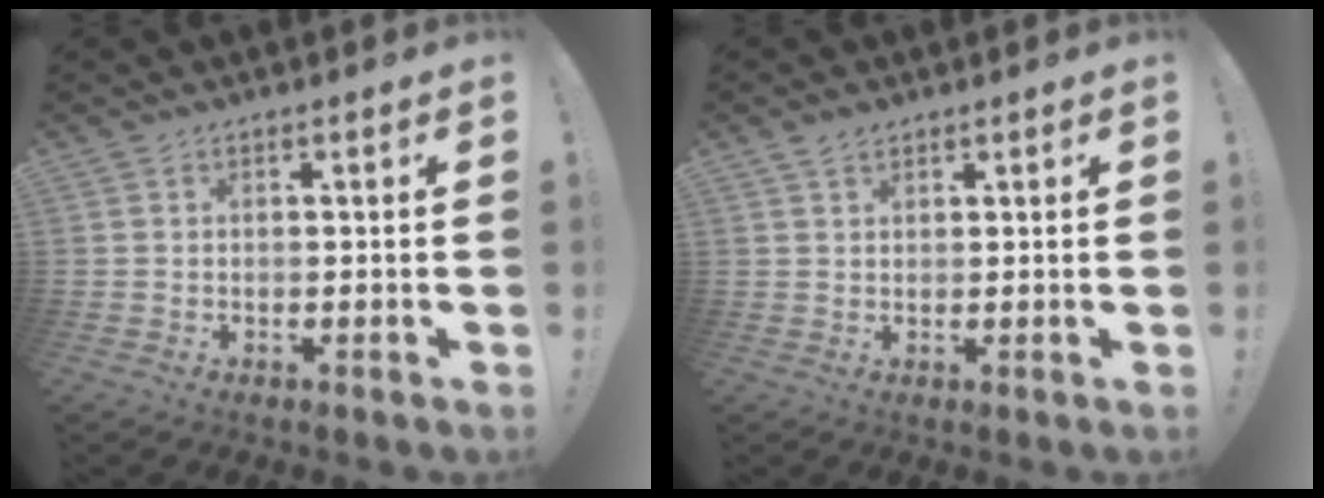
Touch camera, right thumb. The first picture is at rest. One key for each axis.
{"total": 2.1, "fx": 1.7, "fy": 1.1, "fz": 0.8, "tx": -0.017, "ty": -0.005, "tz": 0.031}